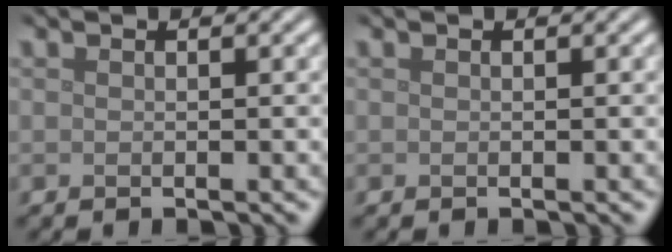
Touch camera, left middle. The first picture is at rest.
{"total": 0.0}